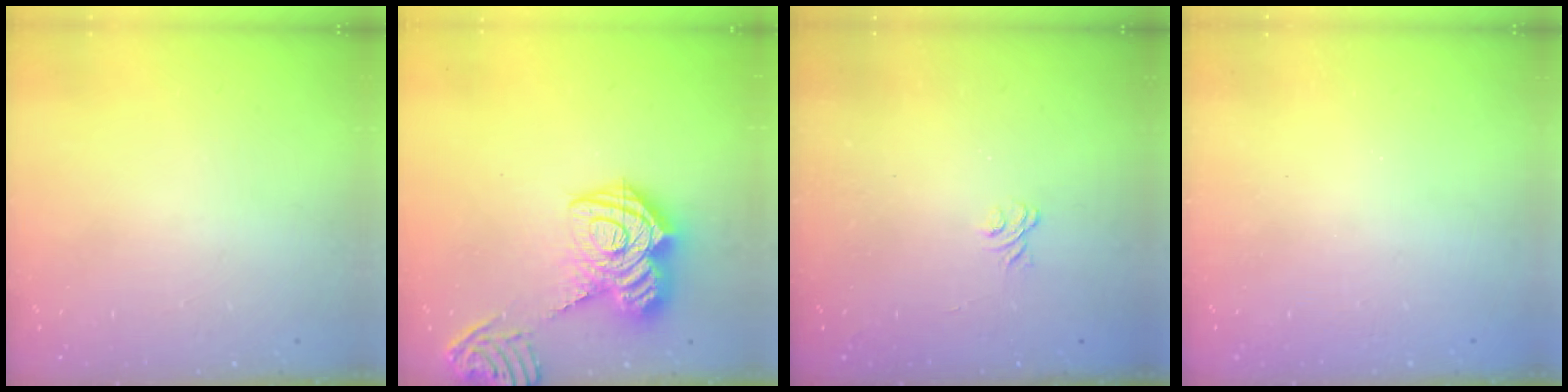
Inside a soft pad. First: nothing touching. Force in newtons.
{"total": 20.4, "press": 20.3, "slide": 2.1}
{"total": 1.9, "press": 1.5, "slide": 1.1}
{"total": 2.4, "press": 2.3, "slide": 0.8}